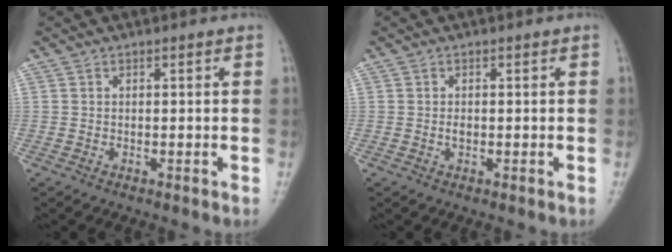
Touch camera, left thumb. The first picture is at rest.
{"total": 0.9, "force": [-0.2, 0.6, 0.7], "torque": [-0.011, 0.001, -0.004]}